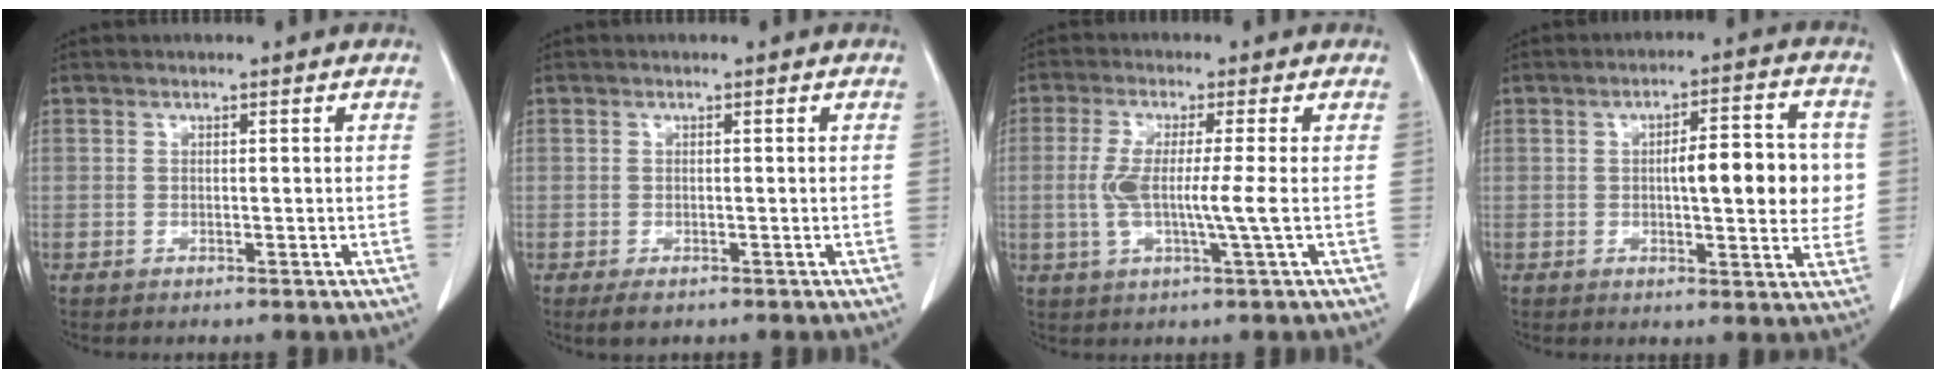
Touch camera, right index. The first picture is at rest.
{"total": 1.9, "force": [-1.1, 1.2, 0.9], "torque": [-0.016, -0.001, -0.011]}
{"total": 6.4, "force": [-0.4, -0.4, 6.4], "torque": [-0.129, -0.007, -0.007]}
{"total": 10.0, "force": [0.3, 2.8, 9.6], "torque": [-0.126, 0.018, 0.005]}